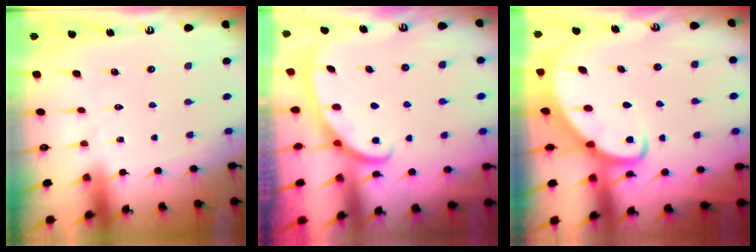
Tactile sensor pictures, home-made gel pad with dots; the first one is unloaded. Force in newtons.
{"total": 2.8, "press": 2.8, "slide": 0.4}
{"total": 4.5, "press": 4.4, "slide": 0.6}